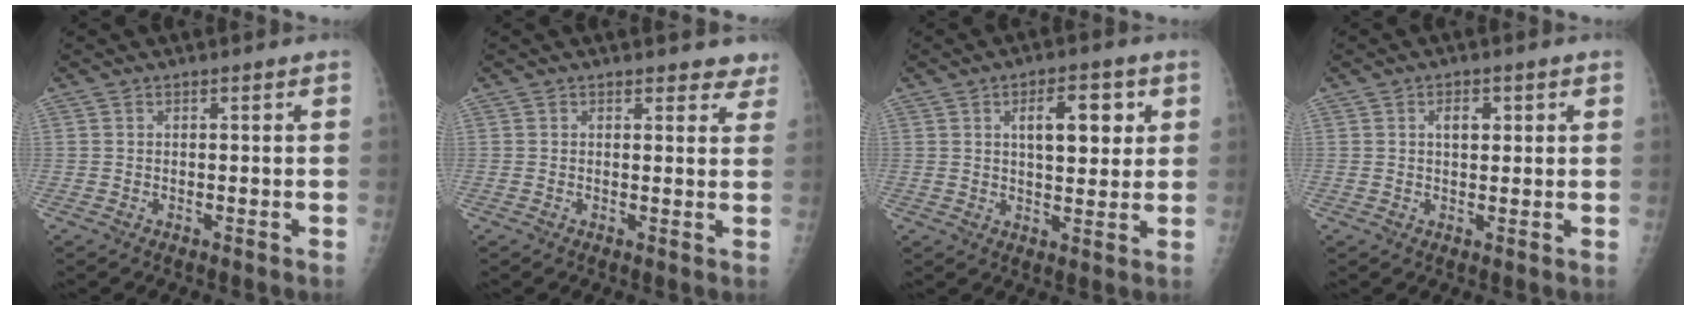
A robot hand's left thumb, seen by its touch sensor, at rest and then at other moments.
{"total": 3.9, "force": [3.4, 1.7, 0.8], "torque": [0.027, -0.014, 0.028]}
{"total": 8.3, "force": [3.0, 3.9, 6.7], "torque": [-0.068, -0.007, 0.044]}
{"total": 2.8, "force": [1.1, 1.6, 2.0], "torque": [-0.019, -0.002, 0.016]}